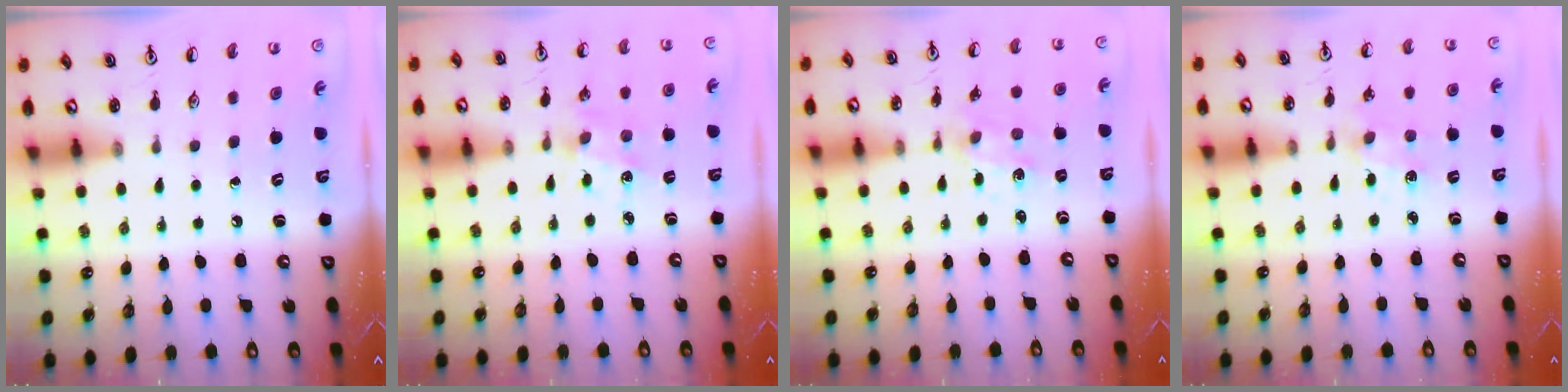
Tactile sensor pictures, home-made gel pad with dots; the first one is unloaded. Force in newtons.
{"total": 3.5, "press": 3.4, "slide": 0.3}
{"total": 1.3, "press": 1.3, "slide": 0.3}
{"total": 2.0, "press": 1.9, "slide": 0.3}